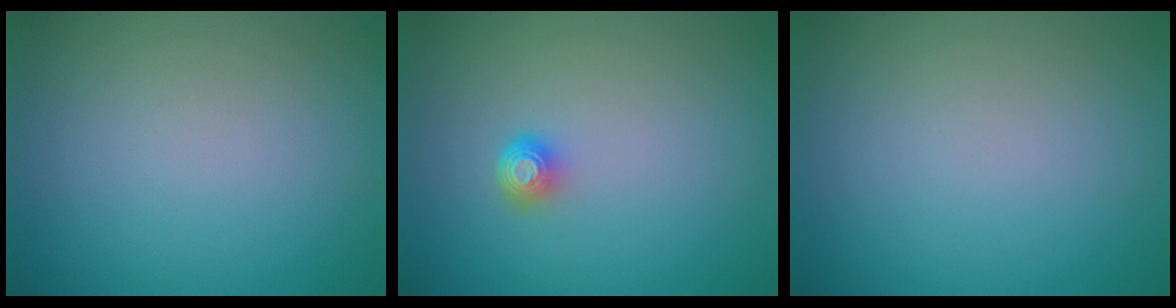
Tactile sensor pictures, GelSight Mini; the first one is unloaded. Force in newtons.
{"total": 1.6, "press": 1.2, "slide": 1.2}
{"total": 0.0}